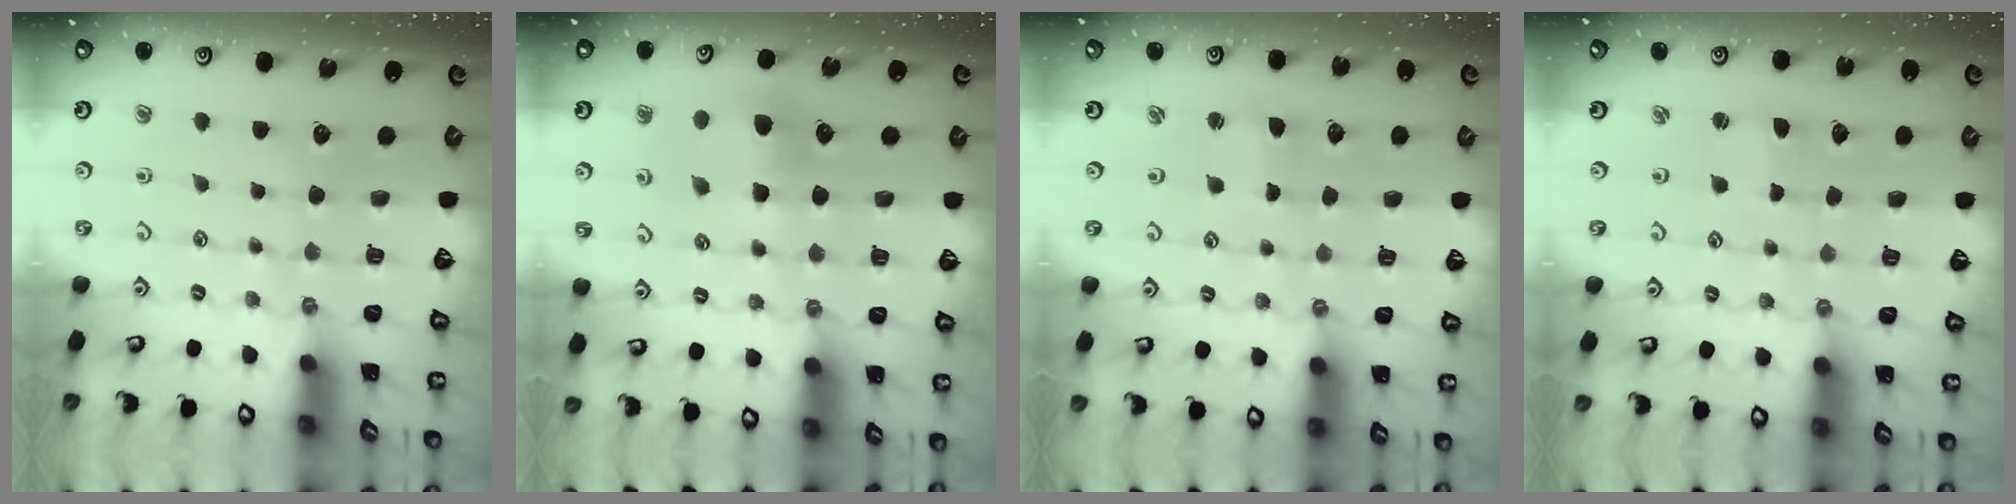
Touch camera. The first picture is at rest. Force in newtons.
{"total": 5.6, "press": 5.6, "slide": 0.6}
{"total": 2.3, "press": 2.3, "slide": 0.5}
{"total": 1.5, "press": 1.5, "slide": 0.3}